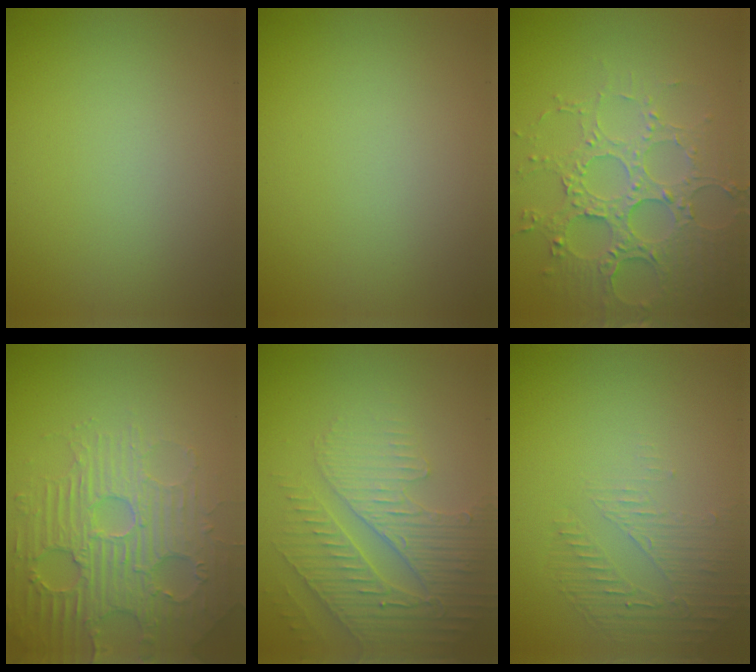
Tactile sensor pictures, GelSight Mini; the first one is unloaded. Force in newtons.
{"total": 0.0}
{"total": 4.7, "press": 4.6, "slide": 1.0}
{"total": 4.7, "press": 4.7, "slide": 0.9}
{"total": 4.3, "press": 4.1, "slide": 1.4}
{"total": 1.7, "press": 0.8, "slide": 1.5}